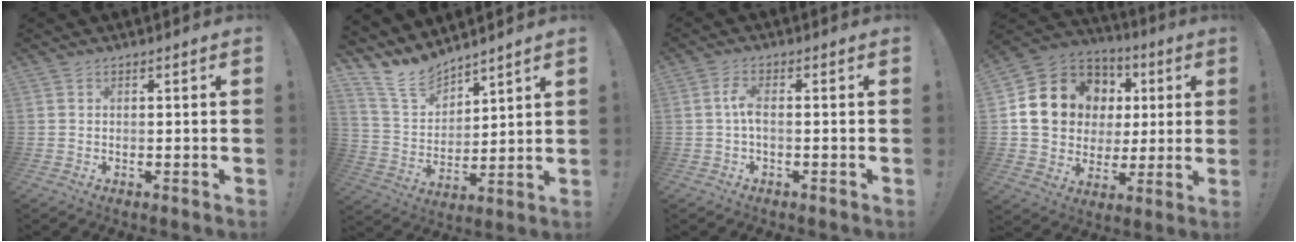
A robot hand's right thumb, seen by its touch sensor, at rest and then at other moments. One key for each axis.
{"total": 12.2, "fx": 10.9, "fy": 4.6, "fz": 3.0, "tx": -0.088, "ty": -0.080, "tz": 0.209}
{"total": 4.3, "fx": -0.1, "fy": 1.3, "fz": 4.1, "tx": -0.087, "ty": 0.000, "tz": -0.003}
{"total": 16.4, "fx": 4.5, "fy": 13.8, "fz": 7.5, "tx": -0.099, "ty": -0.014, "tz": 0.113}